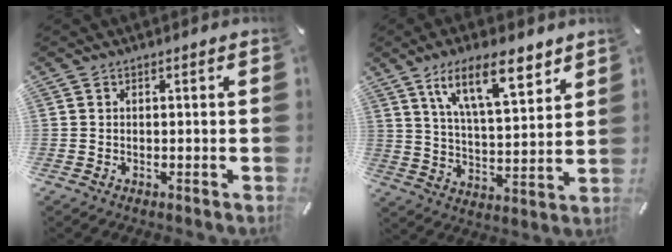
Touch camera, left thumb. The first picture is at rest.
{"total": 15.3, "force": [9.6, 5.8, 10.5], "torque": [-0.176, -0.033, 0.164]}